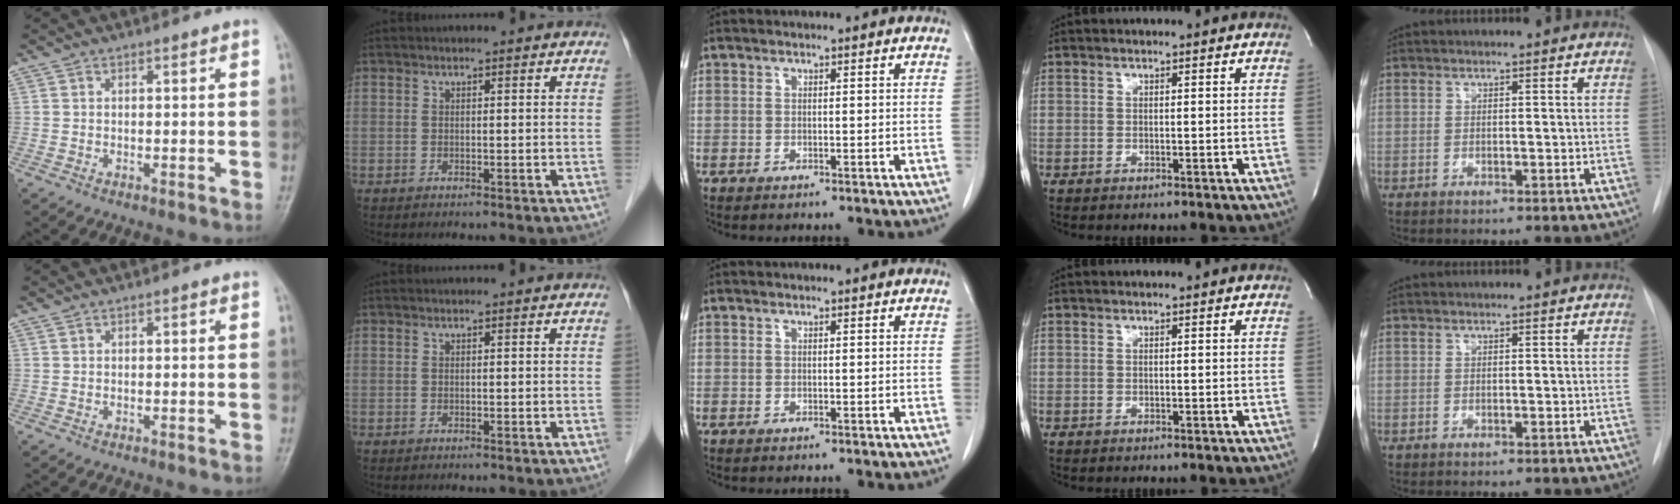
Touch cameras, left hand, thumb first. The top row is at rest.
{}